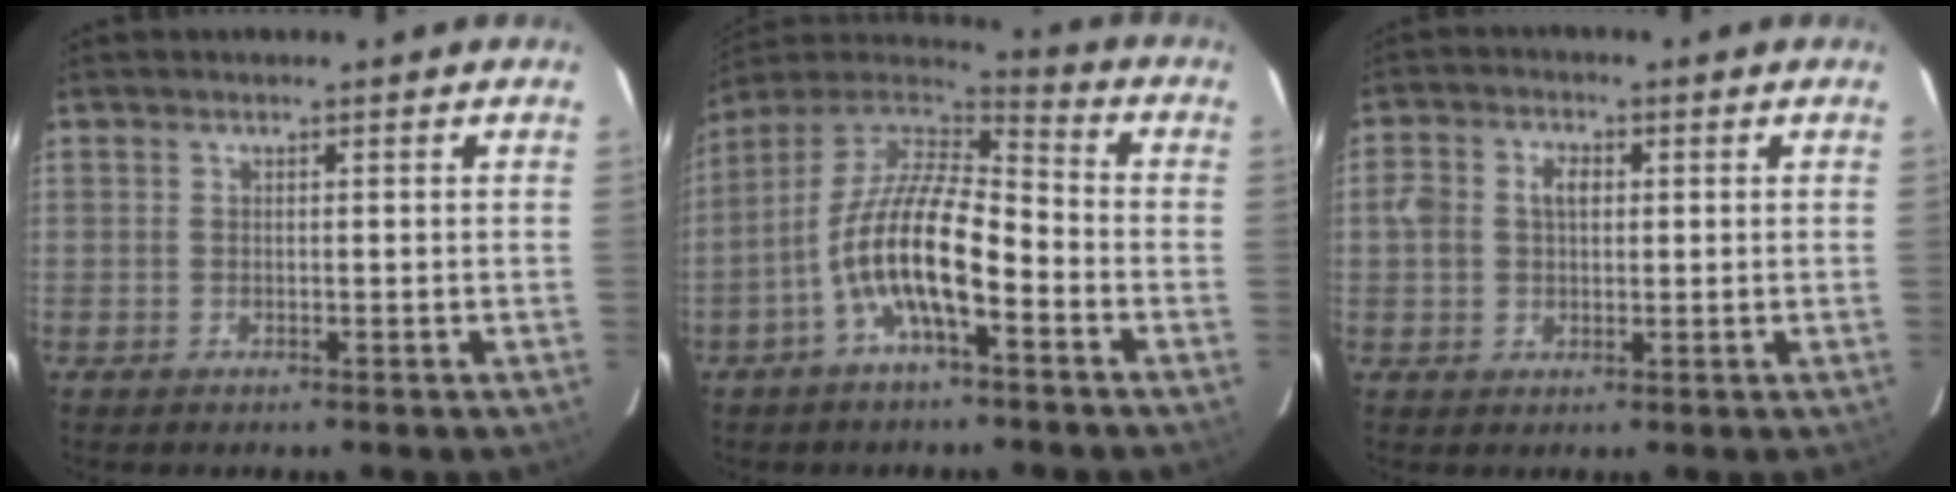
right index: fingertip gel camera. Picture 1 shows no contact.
{"total": 14.6, "force": [-5.8, 4.9, 12.6], "torque": [-0.248, 0.000, -0.116]}
{"total": 5.2, "force": [0.5, 3.9, 3.4], "torque": [-0.062, 0.017, 0.007]}